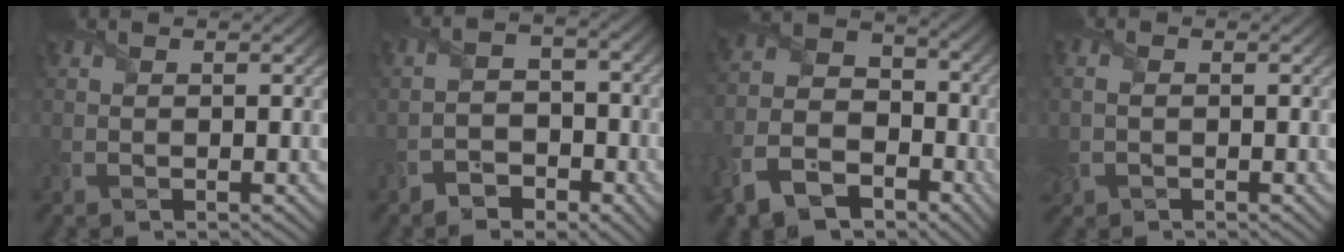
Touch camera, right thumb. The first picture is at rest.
{"total": 3.6, "force": [-2.8, 1.7, 1.6], "torque": [-0.025, 0.003, -0.060]}
{"total": 12.7, "force": [-7.2, 8.3, 6.4], "torque": [-0.152, -0.039, -0.144]}
{"total": 2.4, "force": [-0.3, 1.8, 1.6], "torque": [-0.051, 0.004, 0.001]}